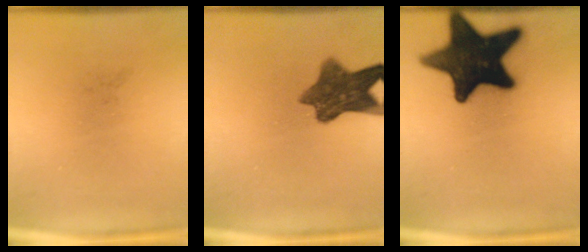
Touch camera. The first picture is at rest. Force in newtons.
{"total": 9.1}
{"total": 19.1}